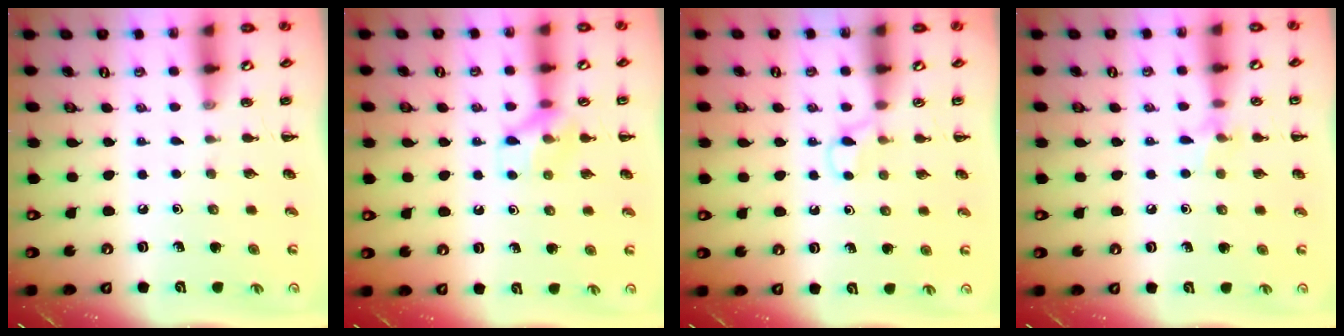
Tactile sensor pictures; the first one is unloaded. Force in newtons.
{"total": 9.4, "press": 9.4, "slide": 0.6}
{"total": 4.1, "press": 3.9, "slide": 1.4}
{"total": 5.9, "press": 5.6, "slide": 1.9}